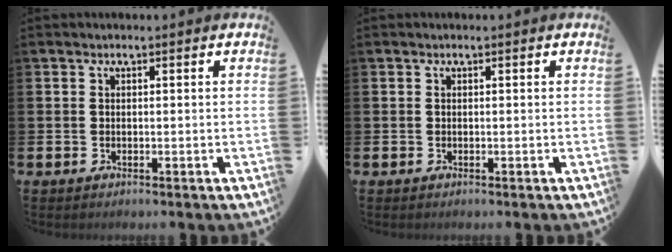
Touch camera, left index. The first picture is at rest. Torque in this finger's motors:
{"motor_torque": [0.06, 0.06, 0.00, 0.00]}